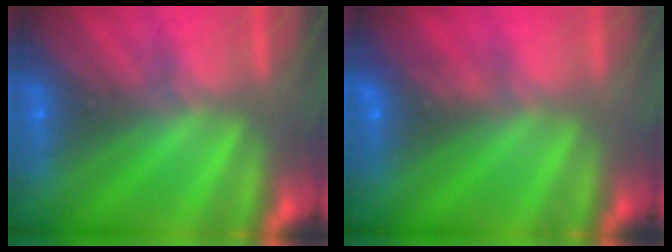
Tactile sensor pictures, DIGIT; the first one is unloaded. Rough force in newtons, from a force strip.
{"total": 3.5}